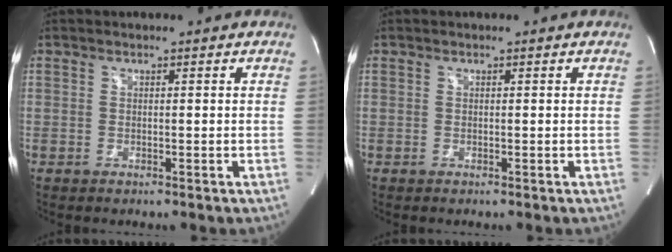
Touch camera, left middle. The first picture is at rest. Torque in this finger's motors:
{"motor_torque": [-0.04, 0.03, 0.00, 0.01]}